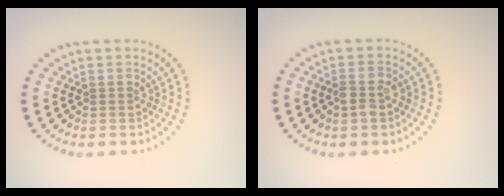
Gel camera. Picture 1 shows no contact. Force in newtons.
{"total": 1.8, "press": 1.8, "slide": 0.3}